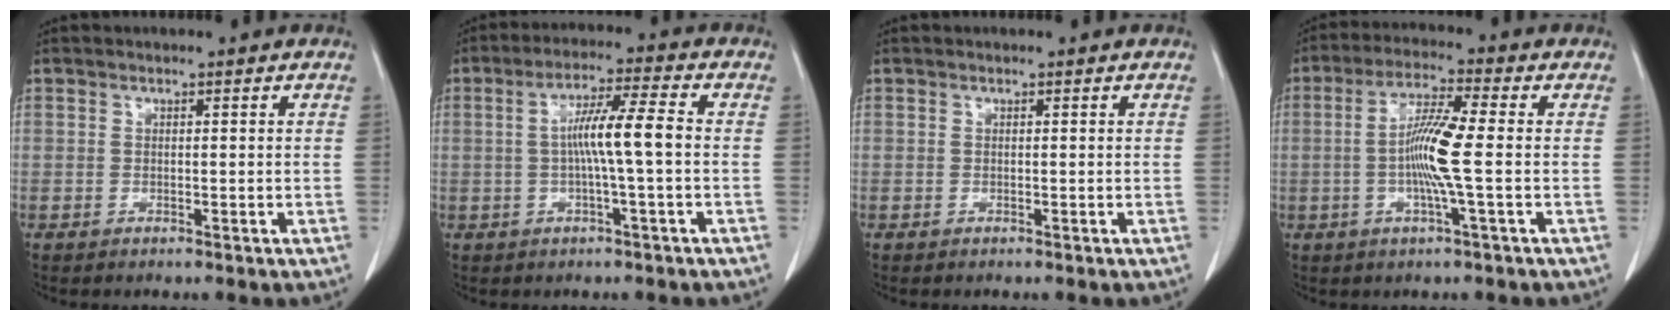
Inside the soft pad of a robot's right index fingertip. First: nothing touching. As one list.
[{"total": 7.2, "force": [-0.4, -0.3, 7.2], "torque": [-0.132, 0.014, -0.008]}, {"total": 0.0}, {"total": 8.4, "force": [-0.8, -0.4, 8.4], "torque": [-0.161, -0.001, -0.022]}]